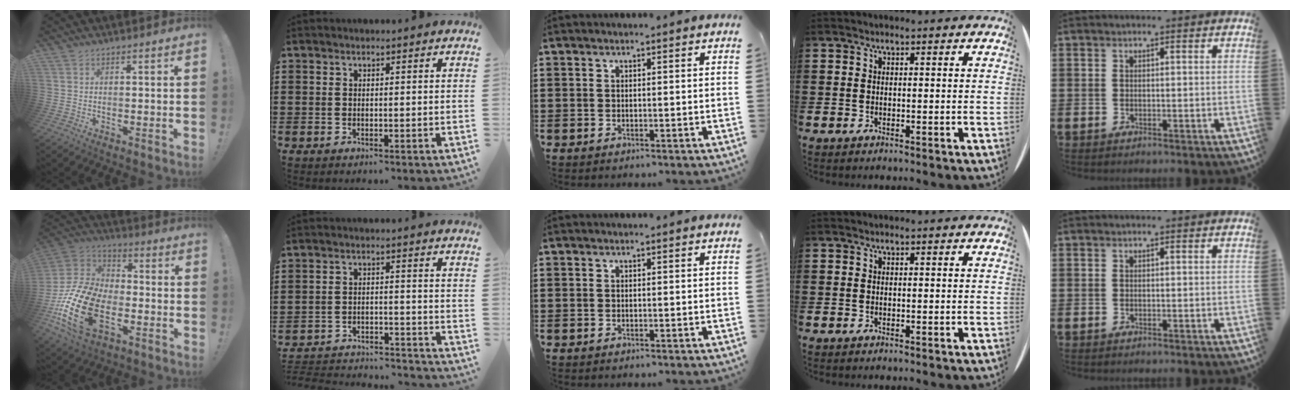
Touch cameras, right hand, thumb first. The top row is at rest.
{"thumb": {"total": 24.9, "force": [-8.5, 15.3, 17.7], "torque": [-0.359, 0.053, -0.134]}, "index": {"total": 4.0, "force": [-4.0, 0.2, 0.6], "torque": [-0.023, -0.002, -0.086]}}